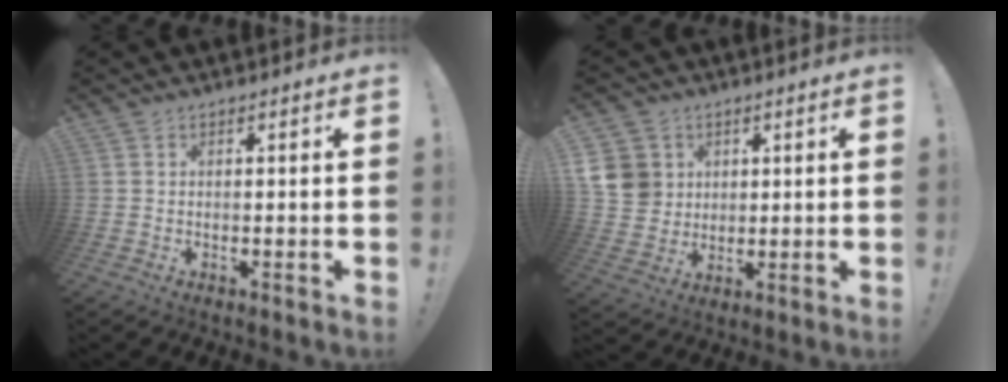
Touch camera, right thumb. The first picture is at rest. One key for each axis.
{"total": 9.7, "fx": 3.2, "fy": 8.6, "fz": 2.9, "tx": -0.044, "ty": -0.017, "tz": 0.069}